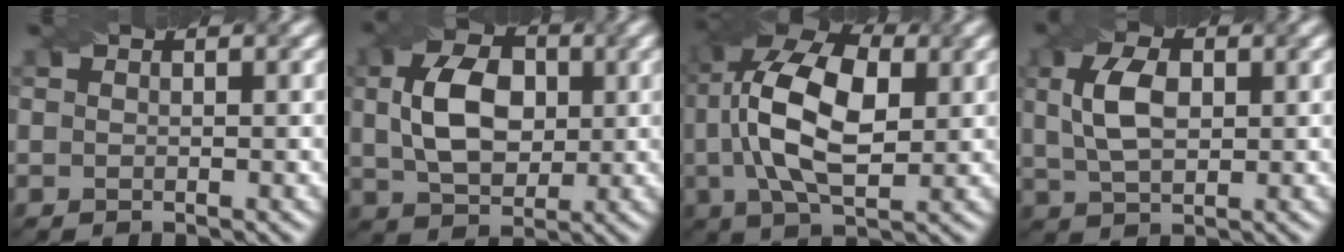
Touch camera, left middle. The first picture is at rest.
{"total": 6.9, "force": [0.8, 4.6, 5.1], "torque": [-0.103, 0.007, 0.014]}
{"total": 11.5, "force": [1.4, 5.8, 9.8], "torque": [-0.196, 0.020, 0.017]}
{"total": 4.8, "force": [0.9, 2.8, 3.8], "torque": [-0.086, 0.006, 0.018]}